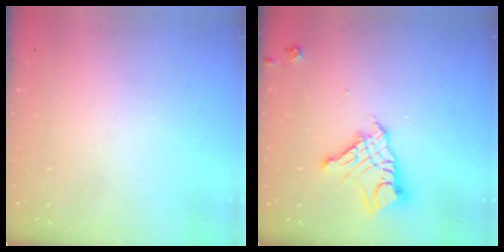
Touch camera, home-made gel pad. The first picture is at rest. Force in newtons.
{"total": 11.7, "press": 11.6, "slide": 1.2}